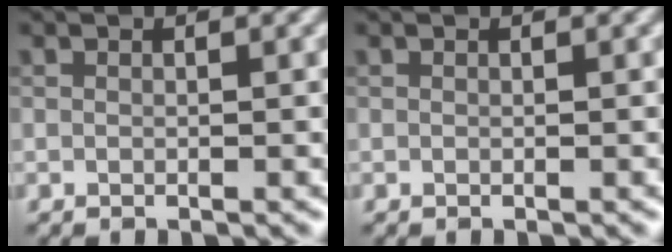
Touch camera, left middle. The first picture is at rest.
{"total": 0.0}